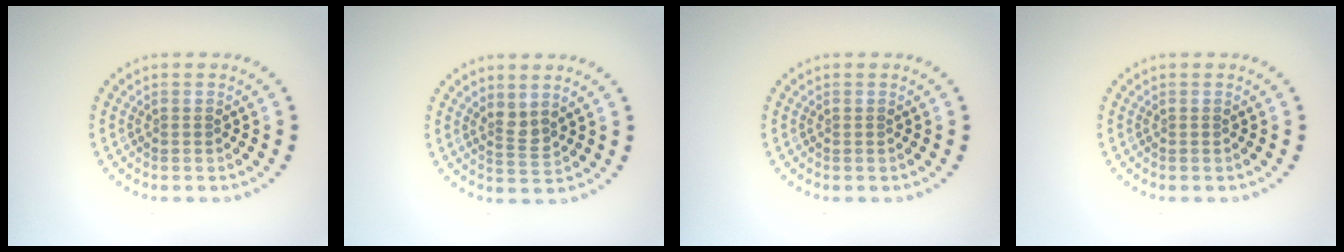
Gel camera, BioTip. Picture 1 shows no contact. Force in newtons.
{"total": 1.7, "press": 1.3, "slide": 1.1}
{"total": 0.0}
{"total": 0.0}